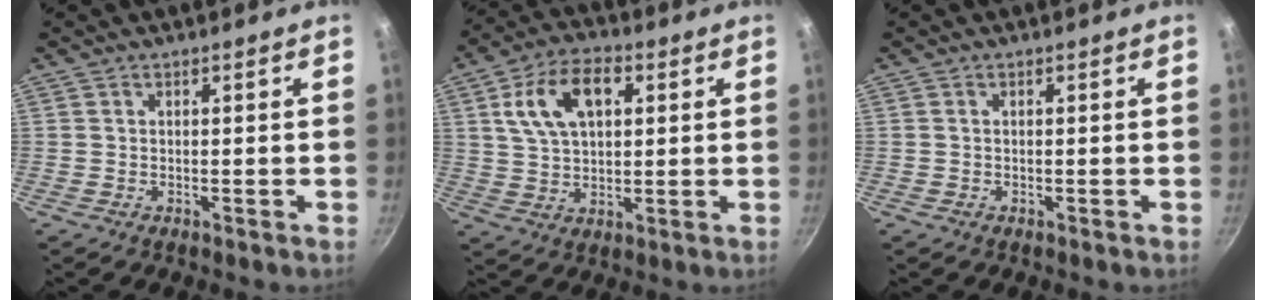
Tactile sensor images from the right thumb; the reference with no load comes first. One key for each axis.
{"total": 12.4, "fx": 3.7, "fy": 7.6, "fz": 9.1, "tx": -0.140, "ty": 0.009, "tz": 0.060}
{"total": 0.0}